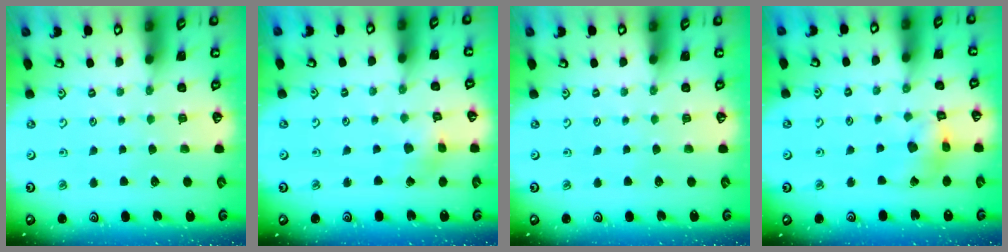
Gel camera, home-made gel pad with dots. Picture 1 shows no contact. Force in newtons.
{"total": 2.1, "press": 2.1, "slide": 0.3}
{"total": 0.0}
{"total": 8.6, "press": 8.5, "slide": 1.1}